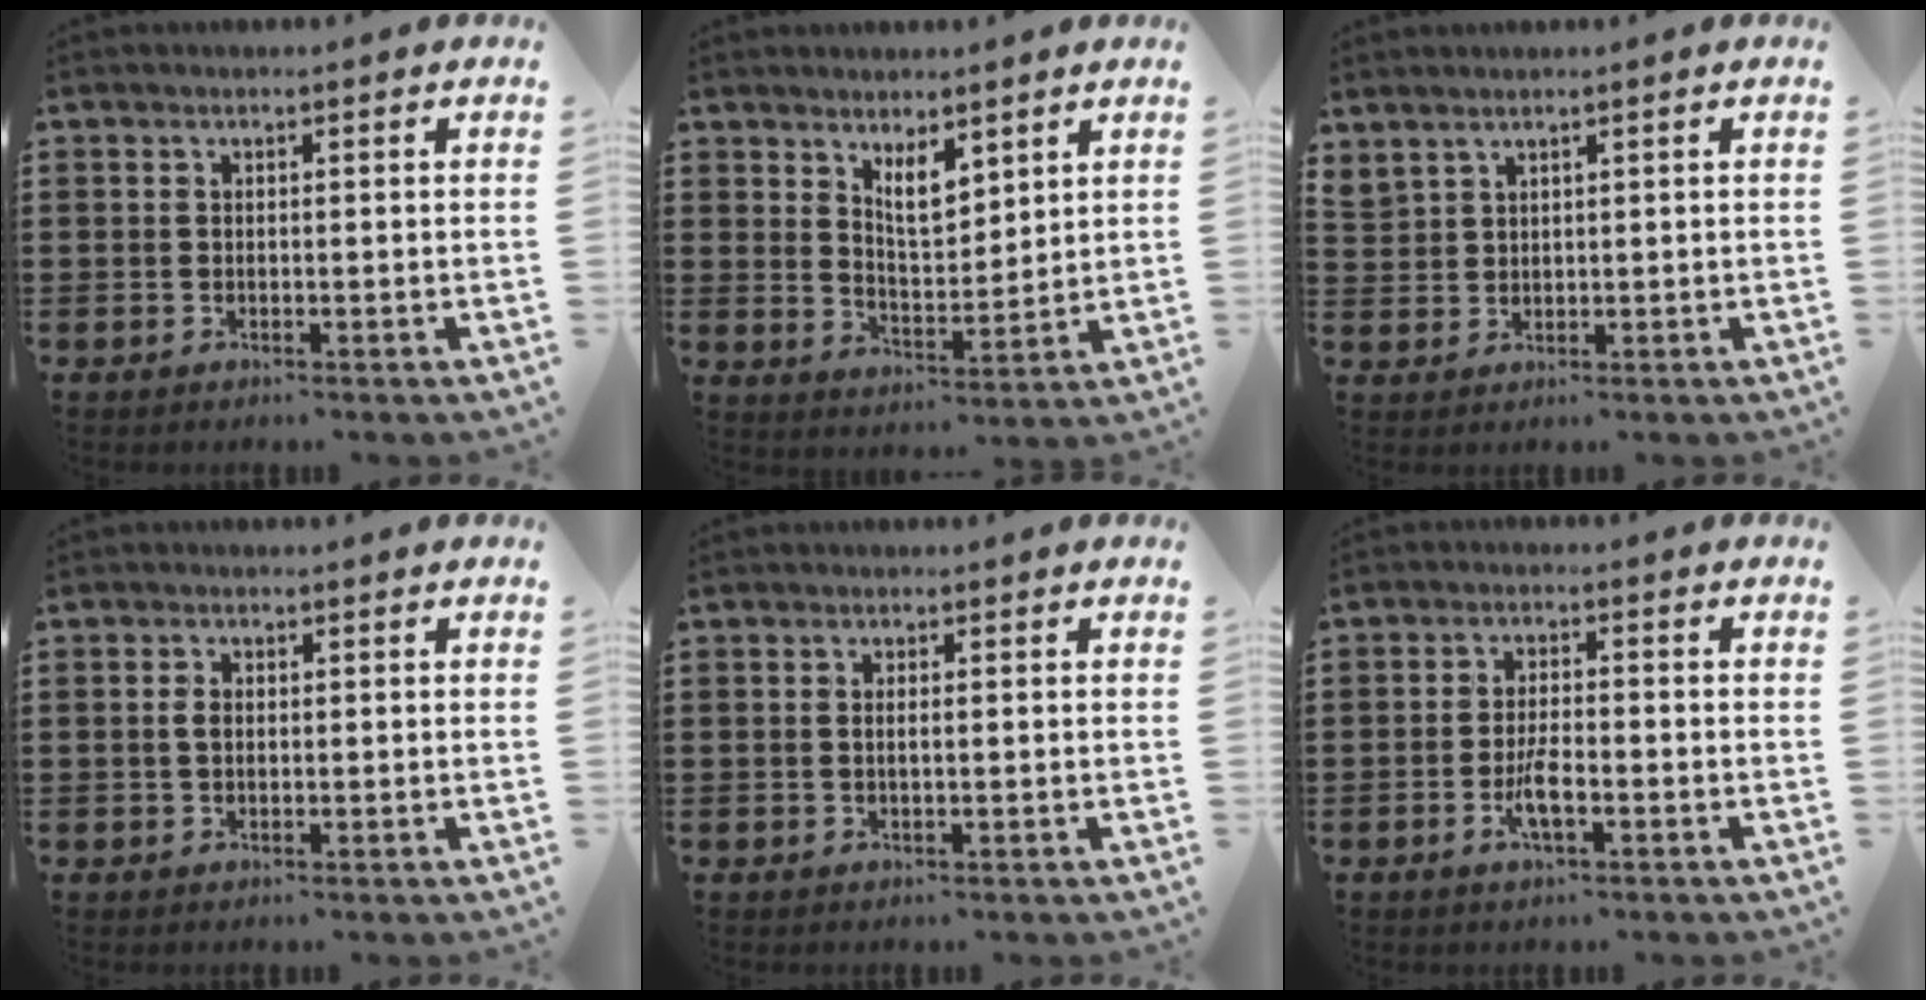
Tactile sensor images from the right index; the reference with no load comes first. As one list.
[{"total": 5.4, "force": [3.8, 2.1, 3.2], "torque": [-0.065, -0.005, 0.066]}, {"total": 1.9, "force": [1.8, 0.6, 0.0], "torque": [-0.005, 0.002, 0.037]}, {"total": 1.7, "force": [0.3, 1.0, 1.4], "torque": [-0.029, 0.008, 0.004]}, {"total": 1.0, "force": [0.0, 0.2, 0.9], "torque": [-0.019, 0.000, 0.000]}, {"total": 4.3, "force": [-1.9, 1.3, 3.6], "torque": [-0.081, -0.002, -0.039]}]